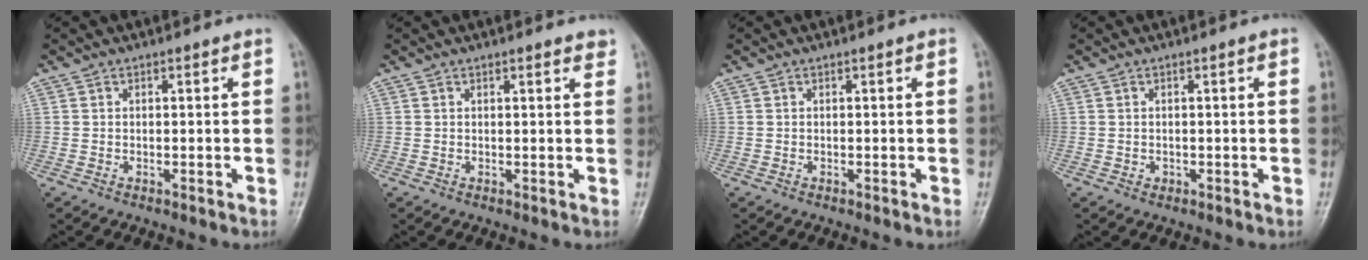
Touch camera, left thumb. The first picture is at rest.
{"total": 1.8, "force": [1.4, 0.5, 1.1], "torque": [-0.008, -0.001, 0.014]}
{"total": 0.0}
{"total": 0.6, "force": [-0.2, 0.6, 0.1], "torque": [0.001, 0.006, -0.001]}